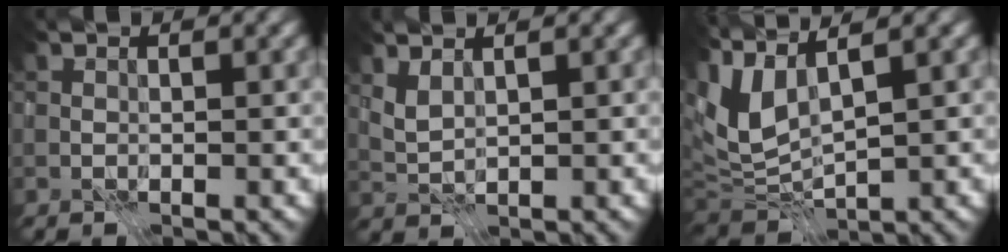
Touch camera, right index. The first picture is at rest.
{"total": 1.3, "force": [0.9, 0.4, 0.9], "torque": [-0.024, -0.004, 0.021]}
{"total": 6.2, "force": [2.5, 2.4, 5.2], "torque": [-0.131, 0.010, 0.043]}